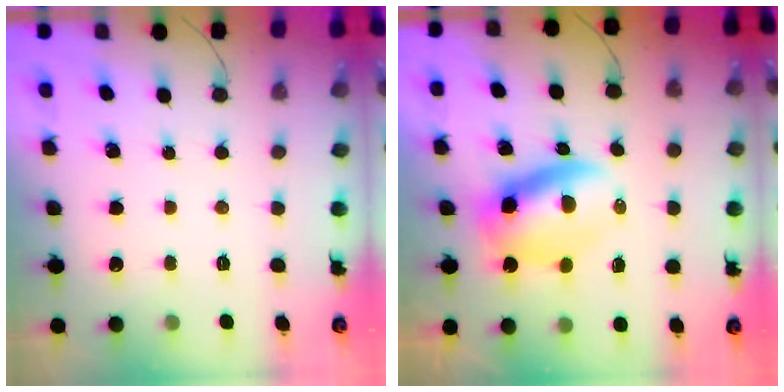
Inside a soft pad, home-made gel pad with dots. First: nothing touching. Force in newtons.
{"total": 8.5, "press": 8.2, "slide": 2.0}